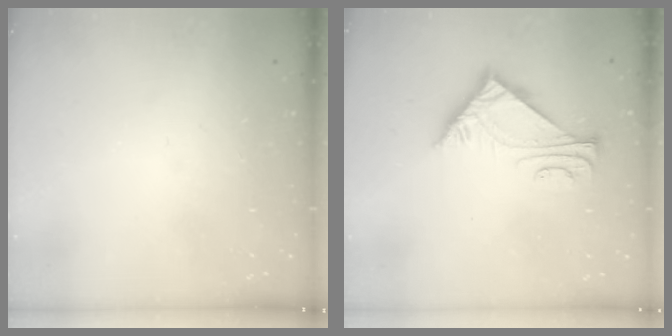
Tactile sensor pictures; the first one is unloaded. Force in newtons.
{"total": 6.1, "press": 6.1, "slide": 0.3}